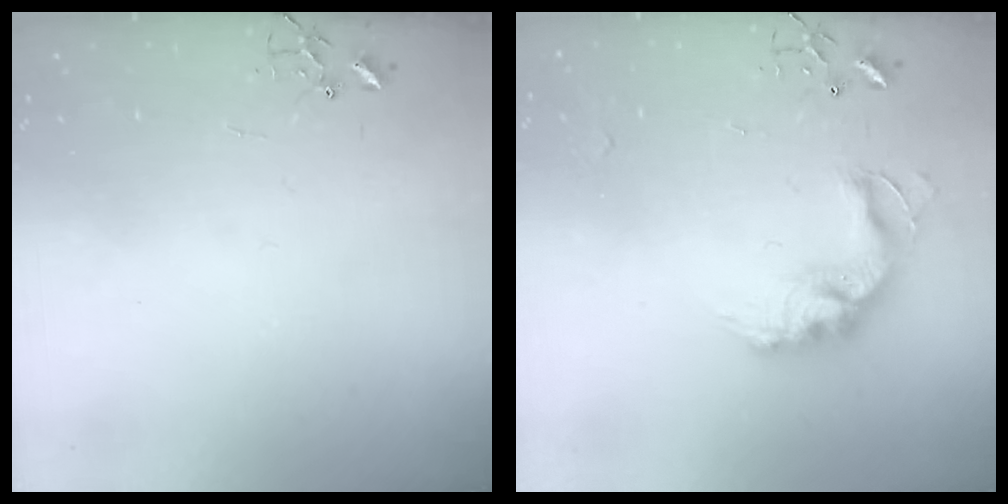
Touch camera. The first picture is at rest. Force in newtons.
{"total": 16.0, "press": 16.0, "slide": 0.8}